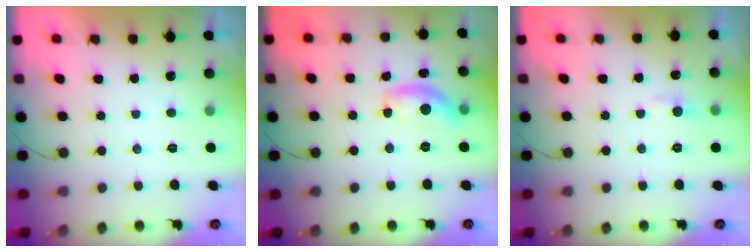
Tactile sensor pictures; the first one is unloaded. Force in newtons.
{"total": 10.5, "press": 10.5, "slide": 0.4}
{"total": 4.8, "press": 4.7, "slide": 0.7}